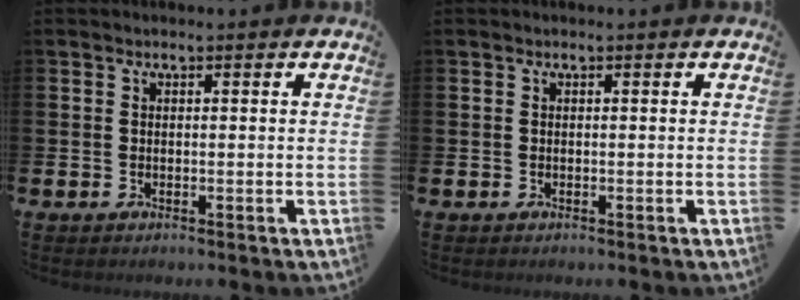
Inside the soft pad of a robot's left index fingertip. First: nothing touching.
{"total": 0.0}